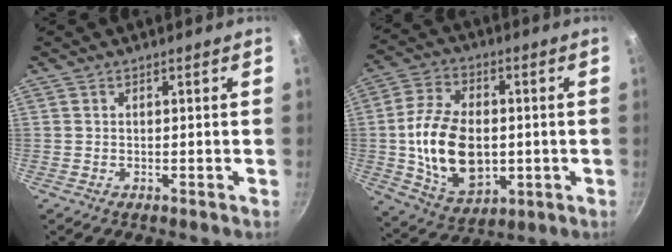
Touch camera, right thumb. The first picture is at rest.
{"total": 17.5, "force": [-0.8, 11.4, 13.2], "torque": [-0.222, 0.007, -0.005]}